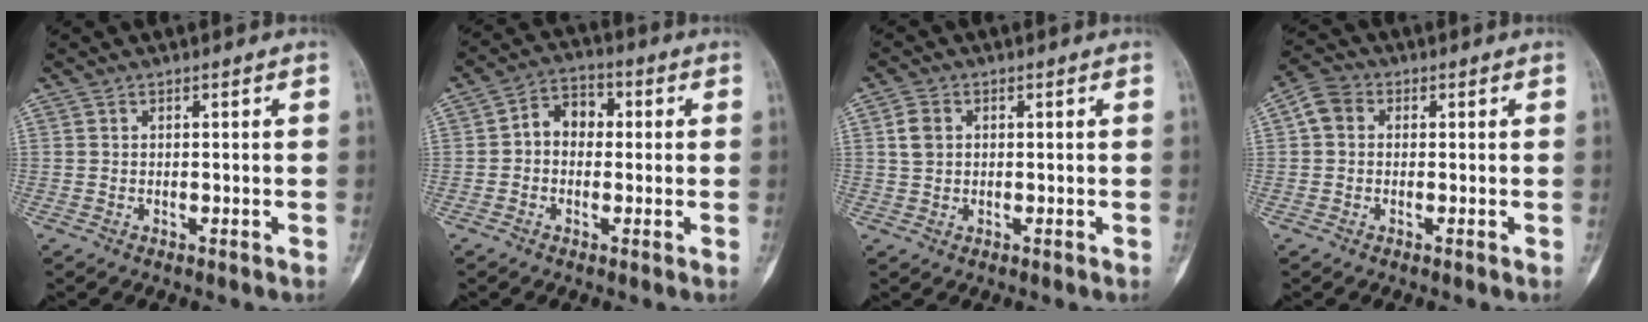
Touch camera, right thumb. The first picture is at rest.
{"total": 6.5, "force": [0.2, 5.0, 4.2], "torque": [-0.043, 0.023, -0.008]}
{"total": 3.2, "force": [0.6, 2.5, 1.9], "torque": [-0.033, 0.004, 0.007]}
{"total": 4.3, "force": [0.3, 3.6, 2.3], "torque": [-0.036, 0.011, -0.005]}